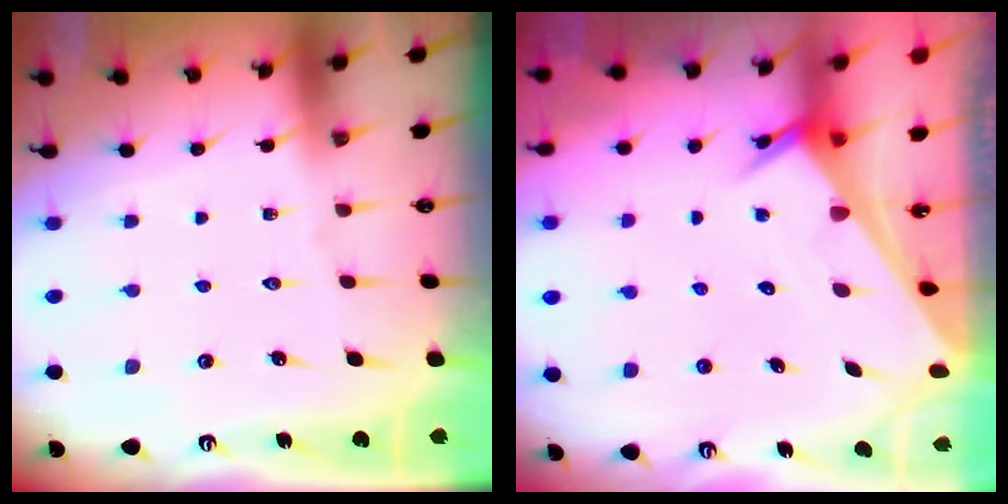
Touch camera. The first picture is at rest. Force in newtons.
{"total": 3.2, "press": 3.2, "slide": 0.2}